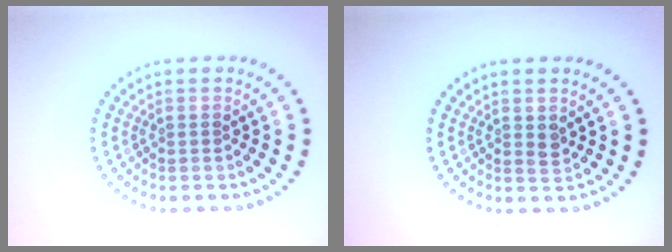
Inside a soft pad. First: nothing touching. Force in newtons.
{"total": 1.0, "press": 1.0, "slide": 0.3}